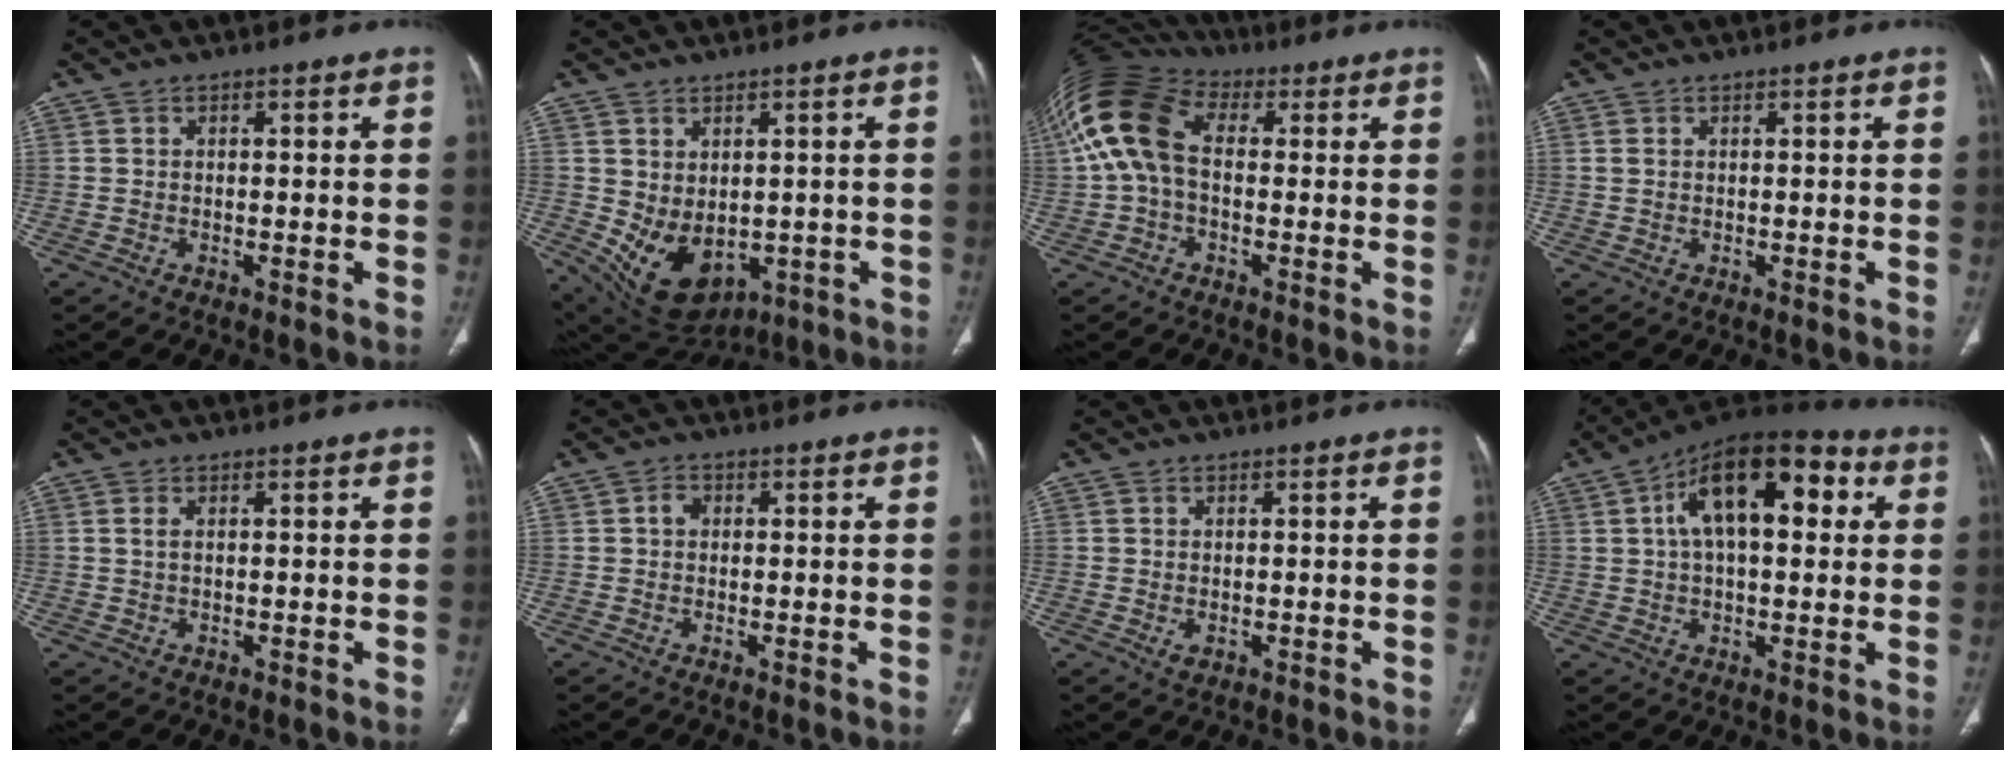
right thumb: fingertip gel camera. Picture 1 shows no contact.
{"total": 11.9, "force": [-2.0, 8.5, 8.1], "torque": [-0.117, -0.003, 0.006]}
{"total": 15.1, "force": [1.7, 9.6, 11.5], "torque": [-0.245, 0.047, 0.025]}
{"total": 0.8, "force": [0.3, 0.5, 0.6], "torque": [-0.018, 0.007, 0.011]}
{"total": 1.3, "force": [0.4, 0.6, 1.1], "torque": [-0.029, 0.006, 0.011]}
{"total": 1.8, "force": [0.2, 1.4, 1.0], "torque": [-0.013, 0.007, 0.001]}
{"total": 1.3, "force": [-0.1, 1.0, 0.8], "torque": [-0.011, -0.001, 0.003]}
{"total": 18.1, "force": [4.9, 8.8, 15.0], "torque": [-0.214, 0.025, 0.067]}